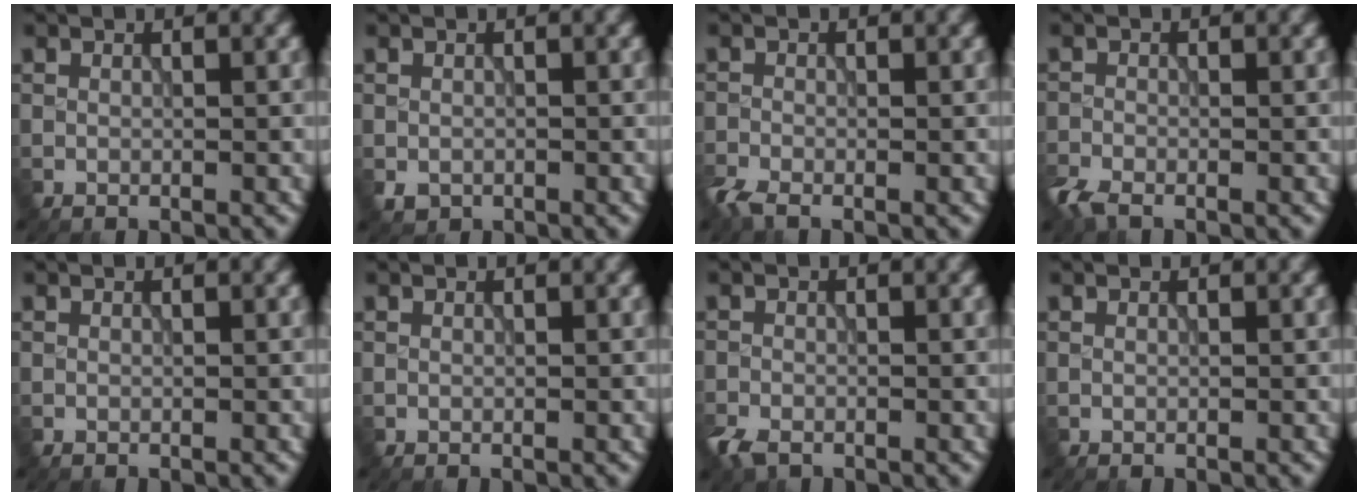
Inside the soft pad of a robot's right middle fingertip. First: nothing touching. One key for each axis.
{"total": 1.0, "fx": -0.4, "fy": 0.8, "fz": 0.4, "tx": -0.006, "ty": -0.007, "tz": -0.008}
{"total": 2.2, "fx": -1.8, "fy": 0.7, "fz": 1.1, "tx": -0.027, "ty": -0.010, "tz": -0.047}
{"total": 2.6, "fx": -2.1, "fy": 0.9, "fz": 1.2, "tx": -0.029, "ty": -0.010, "tz": -0.053}
{"total": 0.0}
{"total": 0.0}
{"total": 2.4, "fx": -1.8, "fy": 1.2, "fz": 1.0, "tx": -0.026, "ty": -0.008, "tz": -0.044}
{"total": 0.0}